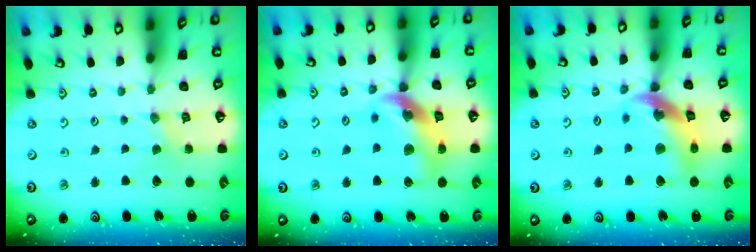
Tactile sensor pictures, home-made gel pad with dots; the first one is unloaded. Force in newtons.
{"total": 16.6, "press": 16.4, "slide": 2.2}
{"total": 14.9, "press": 14.8, "slide": 1.8}